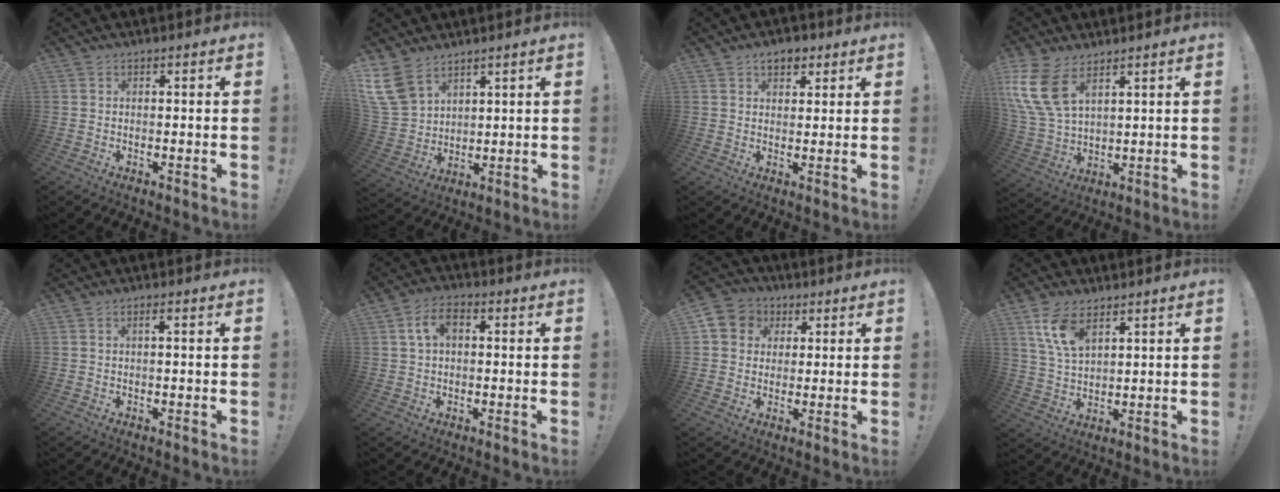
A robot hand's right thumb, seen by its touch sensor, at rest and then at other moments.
{"total": 11.7, "force": [8.1, 6.8, 5.2], "torque": [-0.109, -0.047, 0.160]}
{"total": 5.0, "force": [2.9, 3.2, 2.4], "torque": [-0.024, -0.007, 0.050]}
{"total": 12.8, "force": [6.9, 6.8, 8.4], "torque": [-0.190, -0.031, 0.132]}
{"total": 1.2, "force": [0.1, -0.1, 1.2], "torque": [-0.020, 0.001, -0.002]}
{"total": 6.4, "force": [1.3, 4.0, 4.8], "torque": [-0.086, 0.009, 0.022]}
{"total": 7.5, "force": [1.7, 6.9, 2.4], "torque": [-0.043, -0.002, 0.036]}
{"total": 9.5, "force": [5.6, 4.6, 6.1], "torque": [-0.121, -0.018, 0.105]}